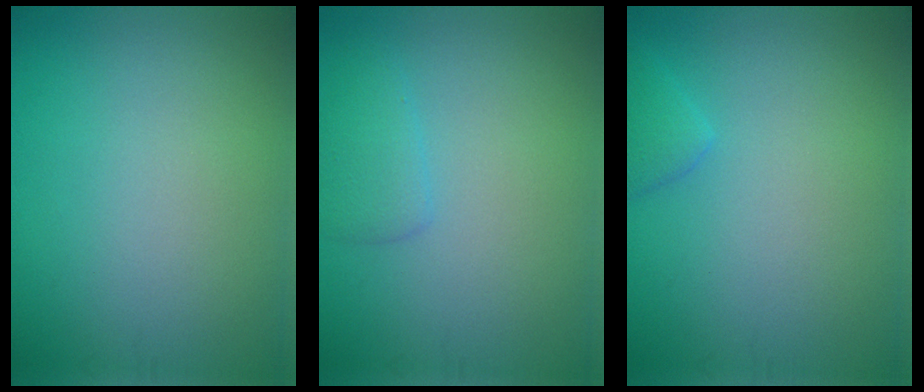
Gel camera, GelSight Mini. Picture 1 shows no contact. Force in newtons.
{"total": 1.9, "press": 1.9, "slide": 0.2}
{"total": 1.4, "press": 1.4, "slide": 0.1}